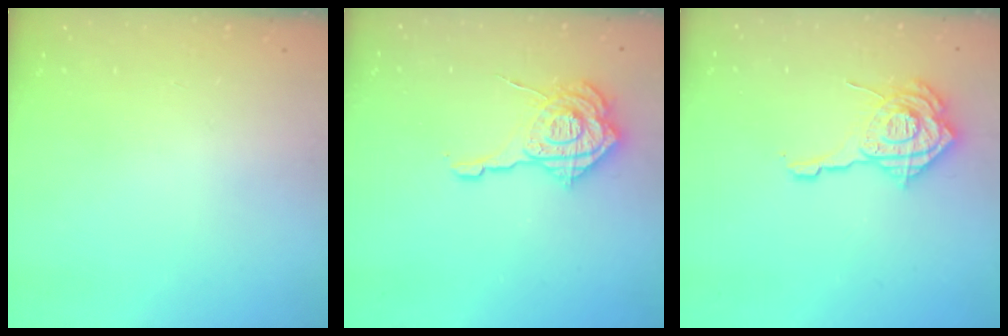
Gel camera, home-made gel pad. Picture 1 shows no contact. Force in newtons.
{"total": 17.0, "press": 17.0, "slide": 1.4}
{"total": 16.7, "press": 16.6, "slide": 1.5}